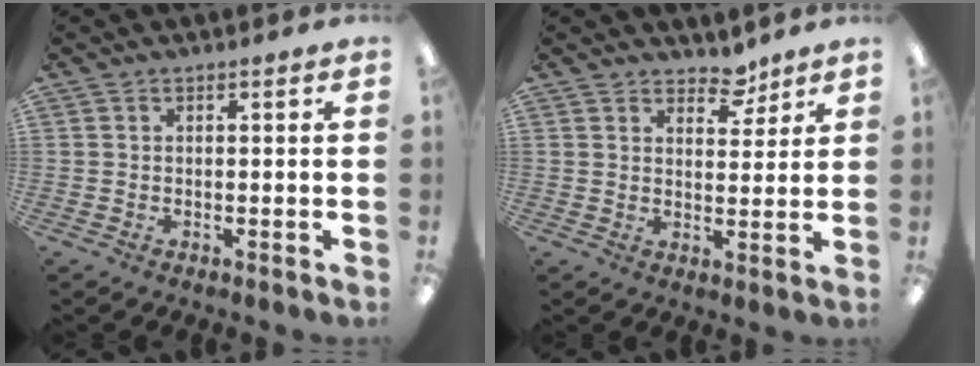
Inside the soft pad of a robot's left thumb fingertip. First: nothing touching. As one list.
[{"total": 5.8, "force": [4.7, 2.9, 1.8], "torque": [-0.007, -0.031, 0.080]}]